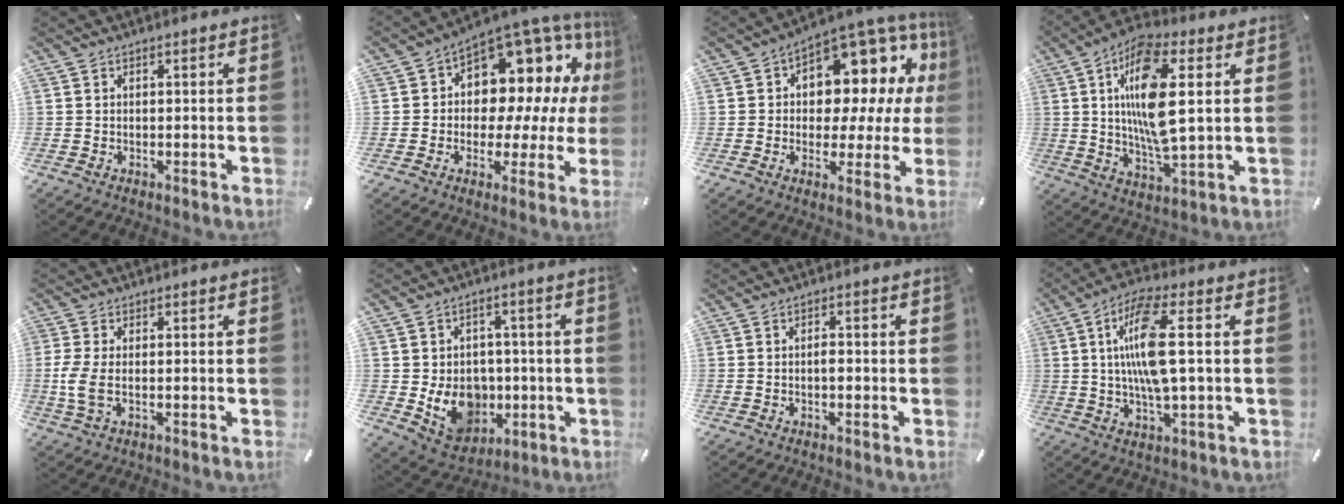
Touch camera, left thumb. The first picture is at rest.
{"total": 12.9, "force": [5.4, 8.9, 7.5], "torque": [-0.094, -0.068, 0.095]}
{"total": 10.6, "force": [4.1, 7.8, 6.0], "torque": [-0.063, -0.059, 0.072]}
{"total": 16.6, "force": [3.4, 5.8, 15.2], "torque": [-0.311, -0.007, 0.050]}
{"total": 5.4, "force": [-0.4, 2.4, 4.8], "torque": [-0.107, -0.003, -0.010]}
{"total": 12.2, "force": [-2.2, 10.5, 5.8], "torque": [-0.114, 0.006, -0.027]}
{"total": 1.6, "force": [-0.5, 0.7, 1.3], "torque": [-0.026, 0.002, -0.010]}
{"total": 13.1, "force": [1.5, 3.4, 12.6], "torque": [-0.260, -0.007, 0.020]}